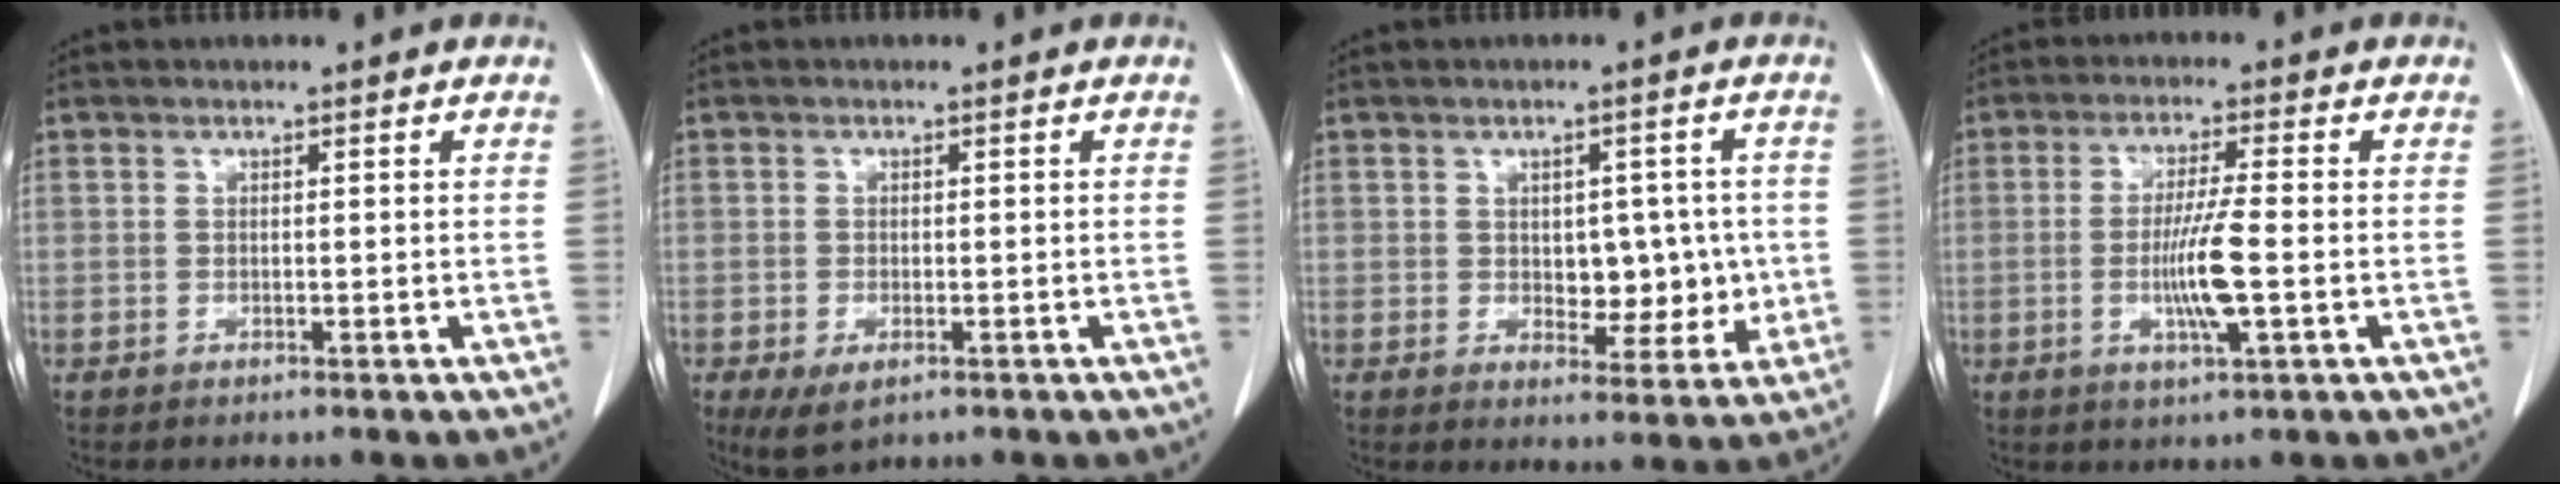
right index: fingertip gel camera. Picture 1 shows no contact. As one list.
[{"total": 4.1, "force": [-2.2, 1.9, 2.9], "torque": [-0.053, -0.008, -0.028]}, {"total": 6.8, "force": [-0.1, 4.1, 5.5], "torque": [-0.058, 0.009, 0.010]}, {"total": 7.5, "force": [-1.5, 0.1, 7.4], "torque": [-0.139, -0.009, -0.028]}]